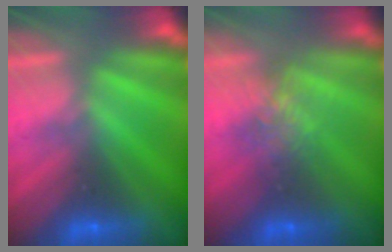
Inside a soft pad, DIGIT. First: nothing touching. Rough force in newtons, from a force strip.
{"total": 4.0}